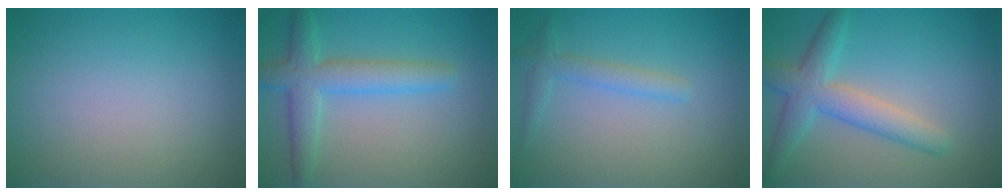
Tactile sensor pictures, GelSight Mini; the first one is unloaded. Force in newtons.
{"total": 4.5, "press": 4.5, "slide": 0.1}
{"total": 1.9, "press": 1.9, "slide": 0.1}
{"total": 4.5, "press": 4.5, "slide": 0.1}